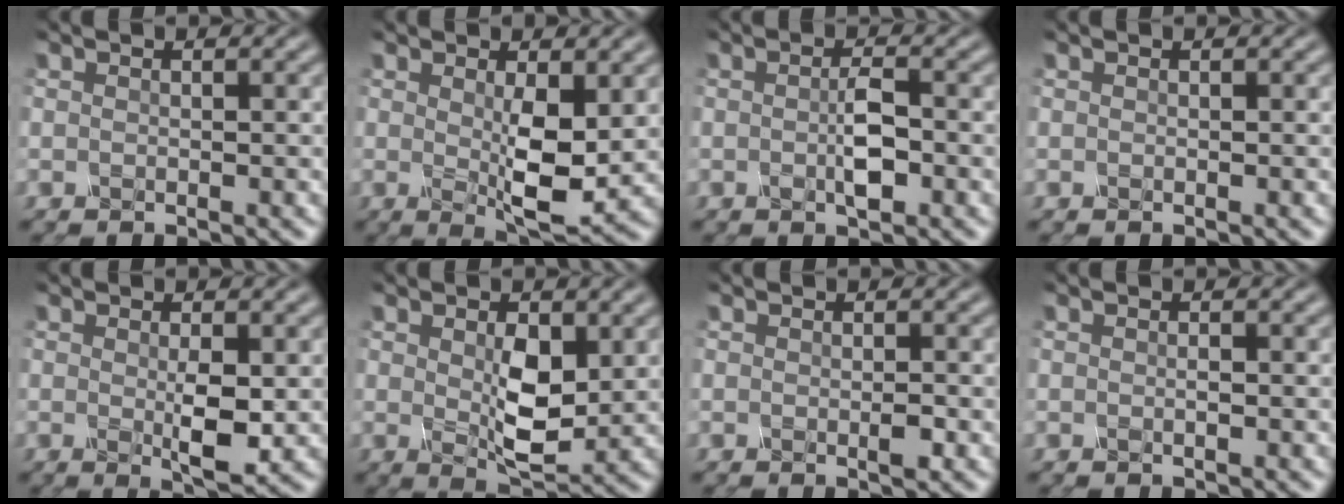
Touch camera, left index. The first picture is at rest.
{"total": 4.1, "force": [0.3, 1.0, 4.0], "torque": [-0.087, -0.012, 0.017]}
{"total": 1.8, "force": [-0.3, 0.1, 1.8], "torque": [-0.046, 0.001, 0.000]}
{"total": 0.0}
{"total": 2.6, "force": [-0.1, 0.3, 2.6], "torque": [-0.062, -0.007, 0.007]}
{"total": 3.8, "force": [0.5, 1.6, 3.4], "torque": [-0.076, -0.007, 0.020]}
{"total": 0.8, "force": [-0.4, -0.2, 0.7], "torque": [-0.025, -0.002, -0.001]}
{"total": 0.0}